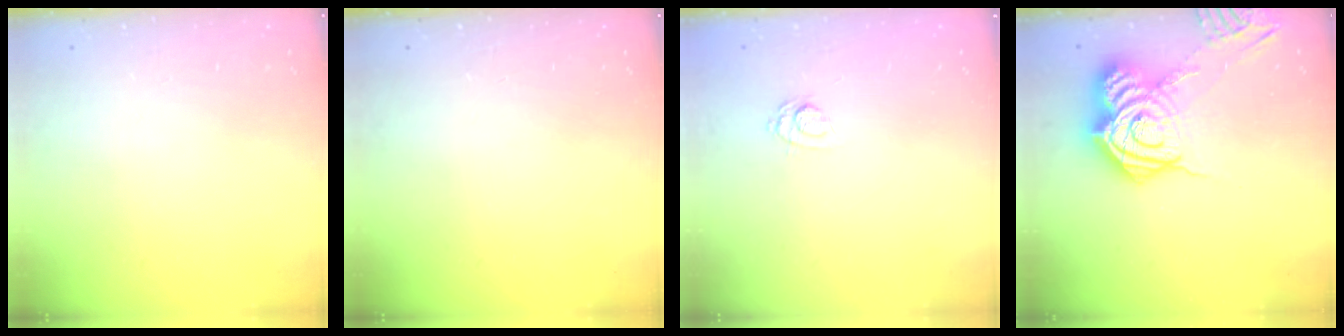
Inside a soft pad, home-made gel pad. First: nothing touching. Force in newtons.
{"total": 0.0}
{"total": 8.1, "press": 7.9, "slide": 1.4}
{"total": 18.8, "press": 18.7, "slide": 1.5}